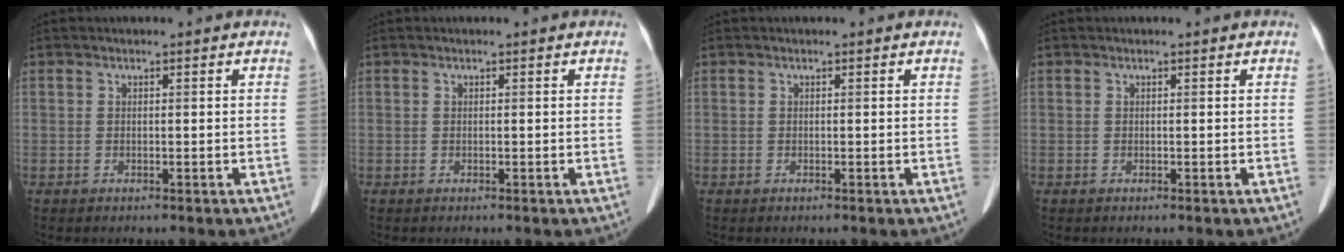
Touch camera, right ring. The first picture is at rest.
{"total": 0.0}
{"total": 0.0}
{"total": 0.0}